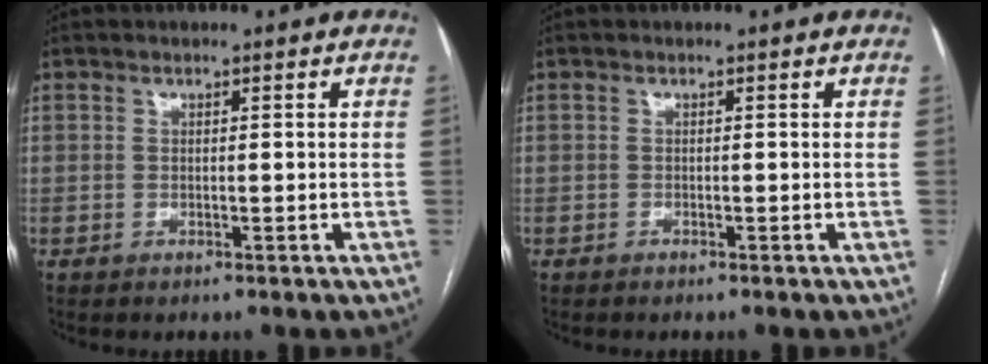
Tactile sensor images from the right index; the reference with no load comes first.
{"total": 0.0}